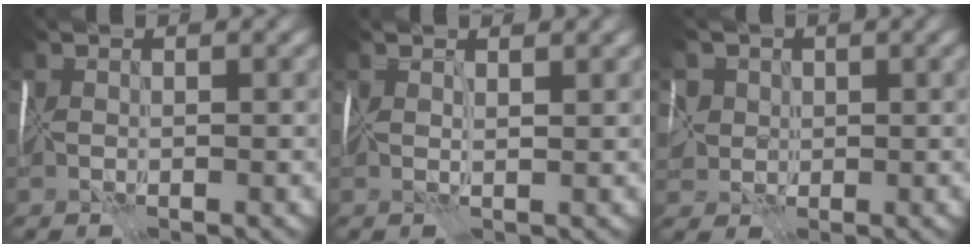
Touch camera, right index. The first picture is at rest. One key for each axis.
{"total": 2.1, "fx": 2.0, "fy": 0.1, "fz": 0.7, "tx": -0.001, "ty": 0.007, "tz": 0.036}
{"total": 2.6, "fx": 1.5, "fy": 1.9, "fz": -0.8, "tx": 0.024, "ty": 0.019, "tz": 0.018}